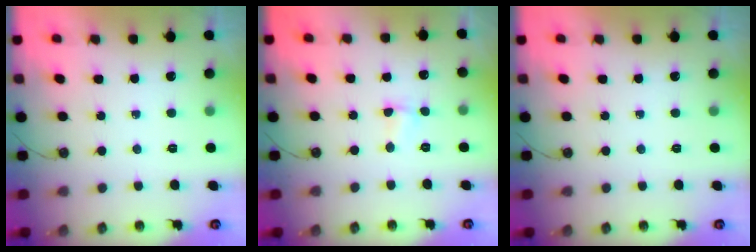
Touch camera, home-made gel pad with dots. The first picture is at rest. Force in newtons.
{"total": 2.0, "press": 1.9, "slide": 0.5}
{"total": 0.0}